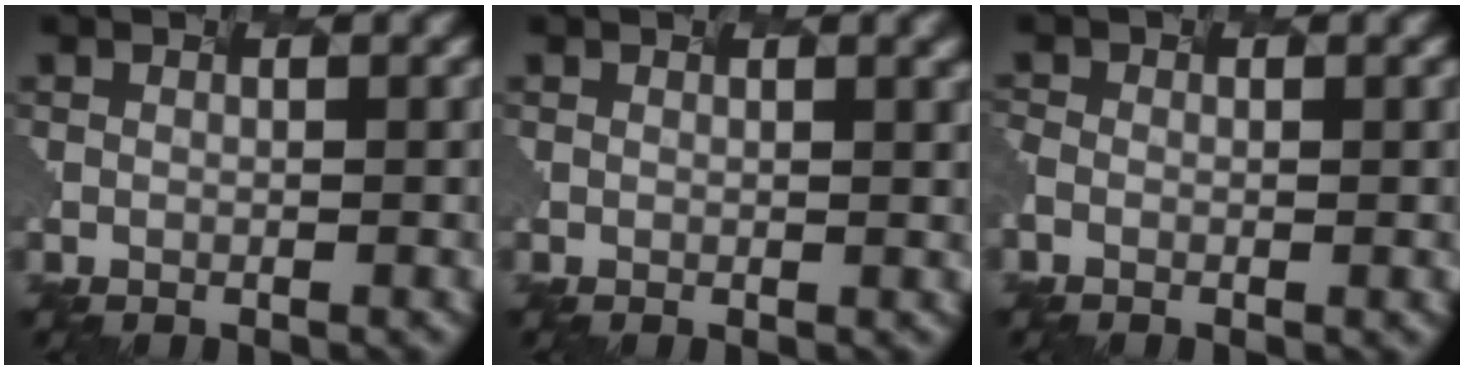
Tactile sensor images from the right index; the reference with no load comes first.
{"total": 1.5, "force": [0.8, 0.6, 1.1], "torque": [-0.004, 0.002, 0.005]}
{"total": 2.3, "force": [-0.8, 1.2, 1.8], "torque": [-0.026, 0.006, -0.006]}